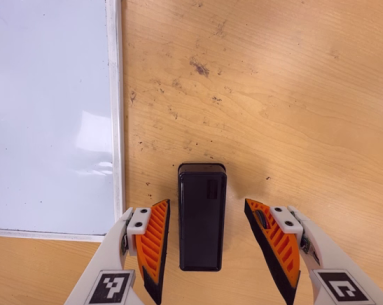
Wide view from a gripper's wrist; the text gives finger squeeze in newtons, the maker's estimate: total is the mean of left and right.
{"total": 0.0}